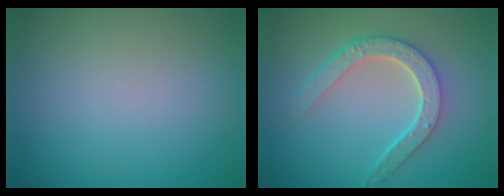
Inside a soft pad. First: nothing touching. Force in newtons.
{"total": 4.6, "press": 3.5, "slide": 2.9}